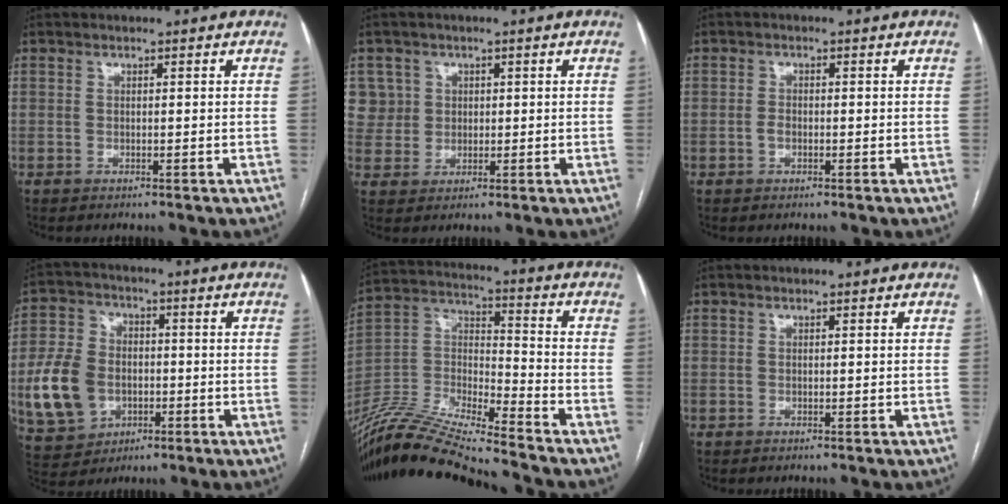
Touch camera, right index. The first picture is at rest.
{"total": 5.6, "force": [1.8, 5.3, -0.2], "torque": [0.016, 0.011, 0.041]}
{"total": 1.4, "force": [-0.4, 0.9, 1.0], "torque": [-0.019, 0.003, -0.007]}
{"total": 11.8, "force": [-2.5, 9.1, 7.1], "torque": [-0.176, 0.016, -0.037]}
{"total": 20.3, "force": [-18.5, 0.1, 8.2], "torque": [-0.180, -0.003, -0.344]}
{"total": 0.0}